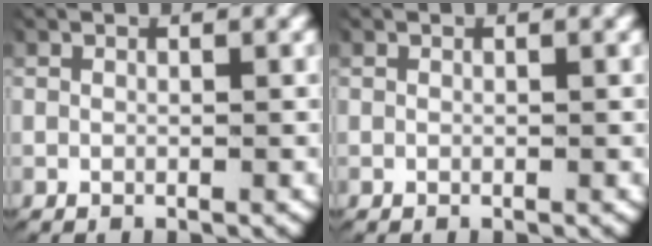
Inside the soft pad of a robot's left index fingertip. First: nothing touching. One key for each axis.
{"total": 0.0}